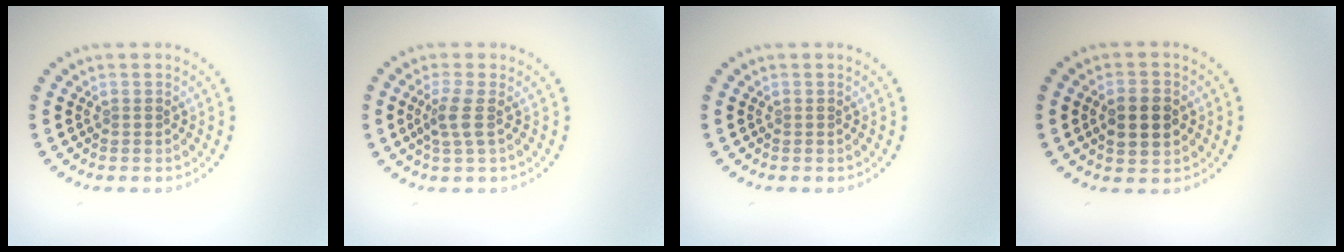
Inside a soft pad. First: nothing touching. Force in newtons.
{"total": 2.1, "press": 1.6, "slide": 1.4}
{"total": 0.0}
{"total": 3.7, "press": 3.7, "slide": 0.3}